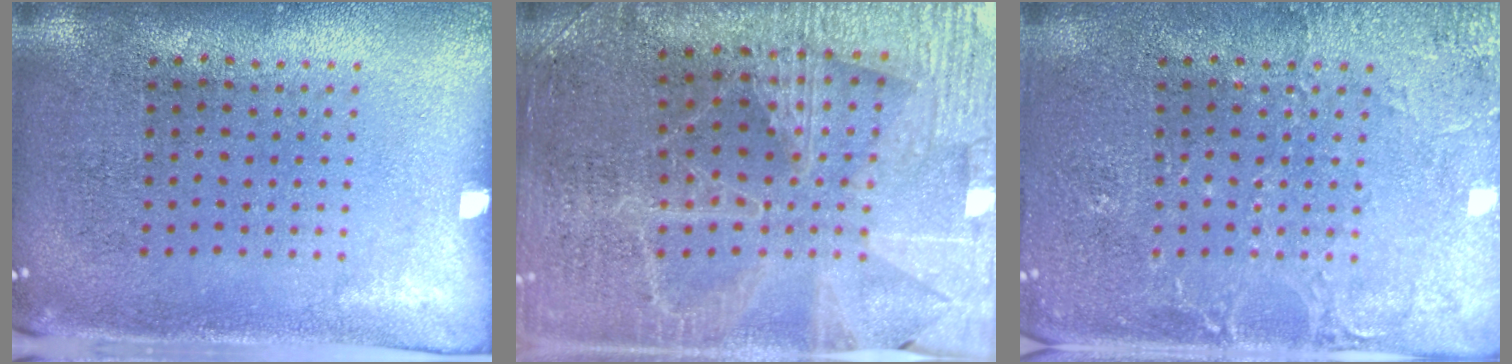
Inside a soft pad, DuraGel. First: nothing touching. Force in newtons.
{"total": 3.4, "press": 3.3, "slide": 0.7}
{"total": 3.4, "press": 3.3, "slide": 0.4}